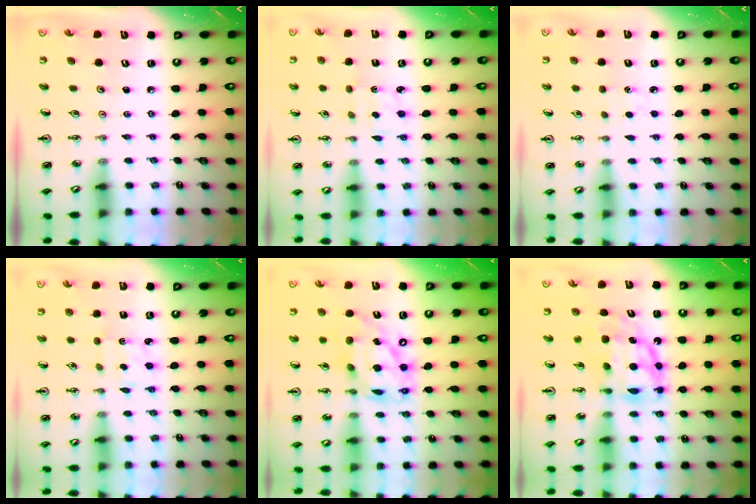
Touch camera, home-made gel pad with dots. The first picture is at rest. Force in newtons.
{"total": 1.6, "press": 1.5, "slide": 0.6}
{"total": 2.9, "press": 2.9, "slide": 0.4}
{"total": 1.9, "press": 1.8, "slide": 0.6}
{"total": 15.8, "press": 15.7, "slide": 1.2}
{"total": 10.7, "press": 10.6, "slide": 0.9}